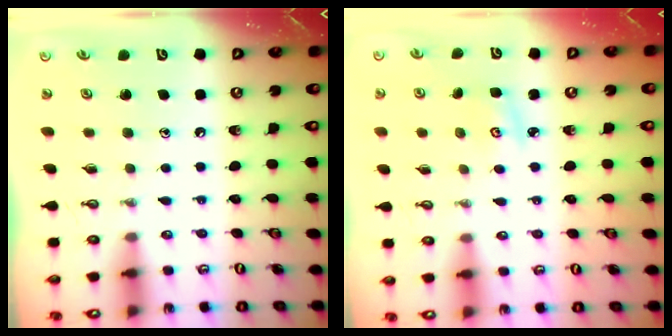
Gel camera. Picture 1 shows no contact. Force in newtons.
{"total": 3.0, "press": 3.0, "slide": 0.4}